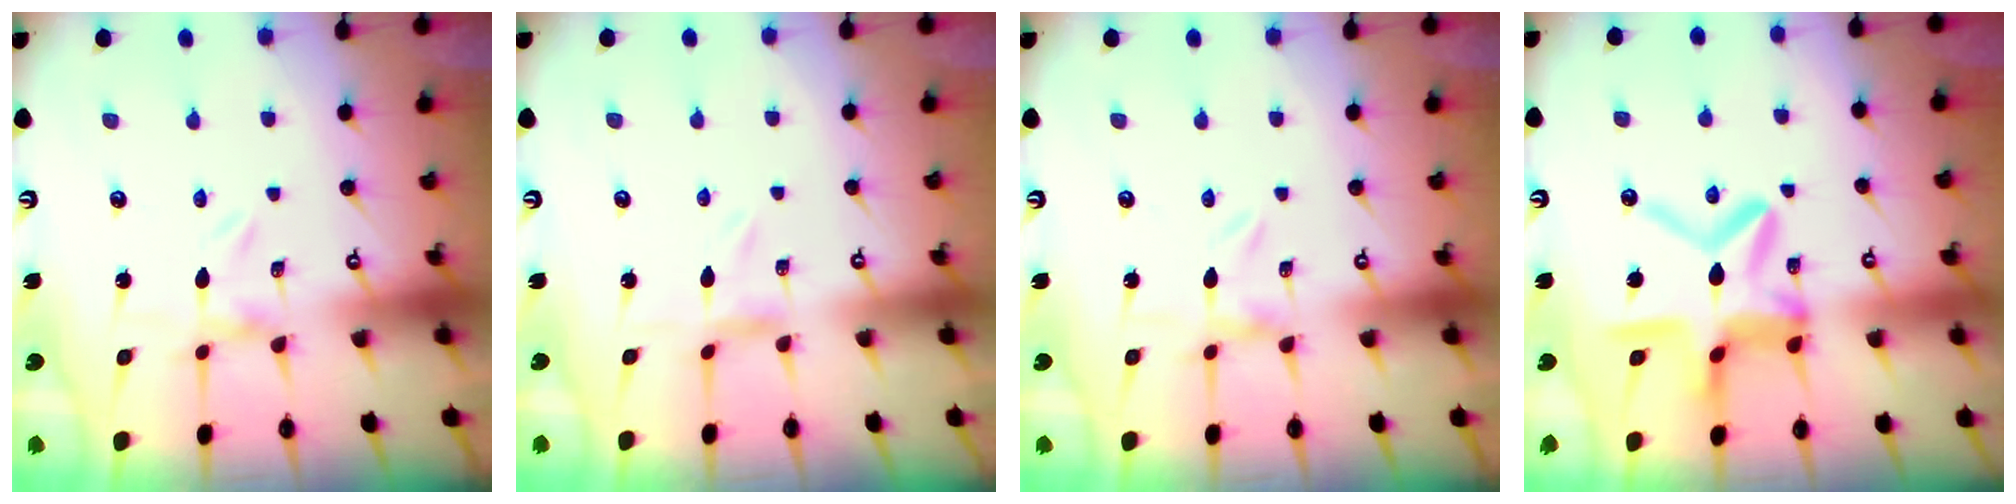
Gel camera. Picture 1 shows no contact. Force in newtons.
{"total": 0.0}
{"total": 0.0}
{"total": 16.5, "press": 16.4, "slide": 1.4}